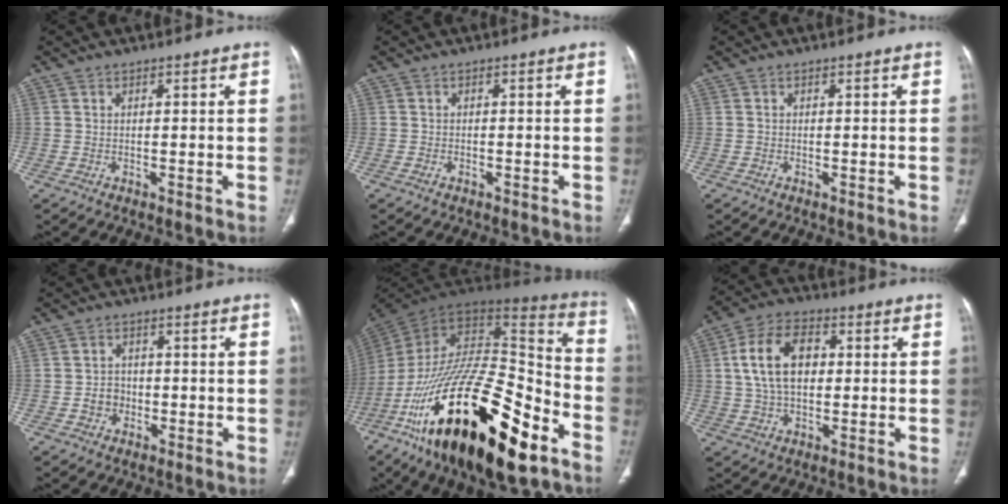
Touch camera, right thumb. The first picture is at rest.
{"total": 0.7, "force": [-0.4, 0.4, 0.3], "torque": [-0.013, 0.008, -0.004]}
{"total": 0.0}
{"total": 3.6, "force": [-0.9, 3.1, 1.4], "torque": [-0.005, 0.013, -0.016]}
{"total": 40.2, "force": [-17.9, 16.0, 32.3], "torque": [-0.549, 0.038, -0.288]}
{"total": 12.5, "force": [1.7, 8.0, 9.5], "torque": [-0.165, 0.017, 0.026]}